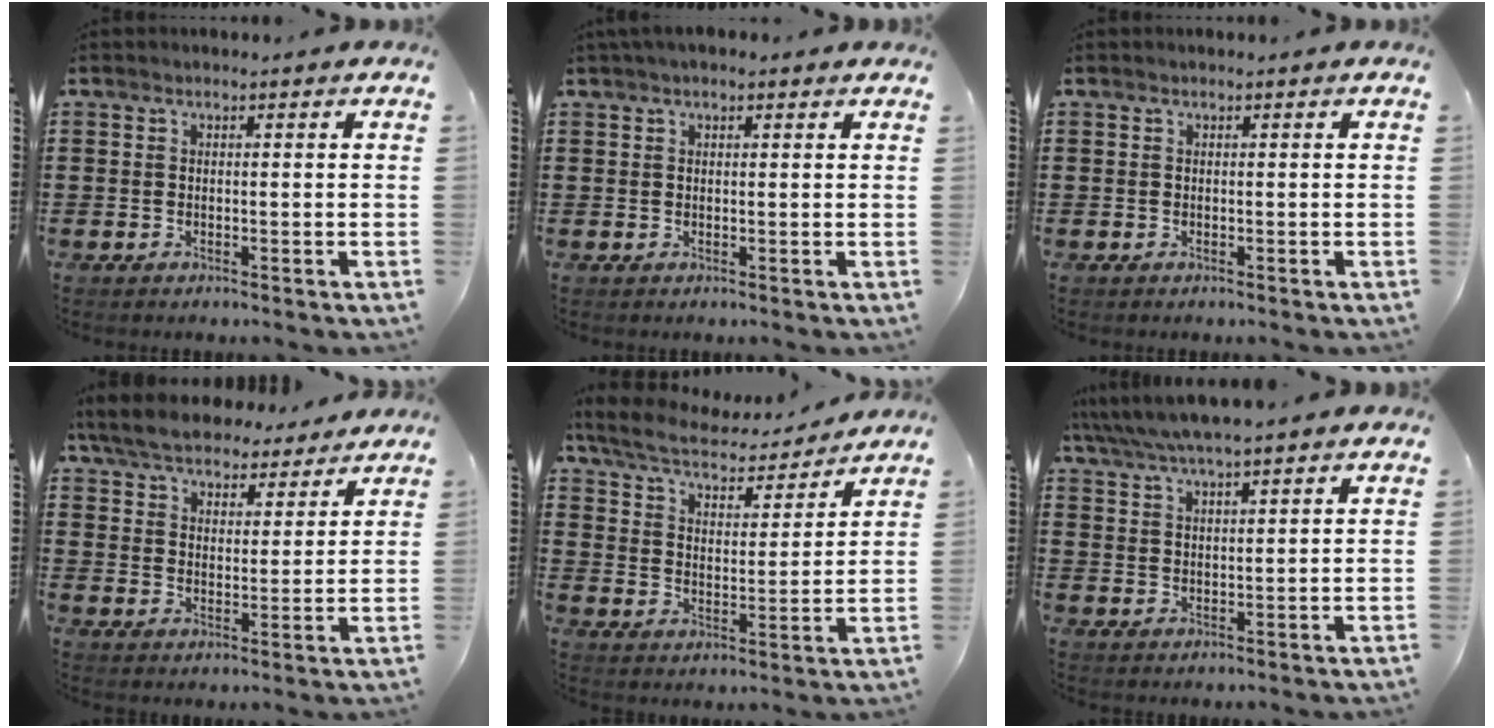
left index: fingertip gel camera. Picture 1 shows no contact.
{"total": 1.4, "force": [0.9, 0.6, 0.9], "torque": [-0.019, 0.005, 0.016]}
{"total": 0.0}
{"total": 6.2, "force": [5.9, 1.3, 1.4], "torque": [-0.058, -0.028, 0.105]}
{"total": 5.7, "force": [5.2, 0.8, 2.0], "torque": [-0.066, -0.034, 0.086]}
{"total": 4.9, "force": [4.4, 0.1, 2.2], "torque": [-0.056, -0.016, 0.076]}